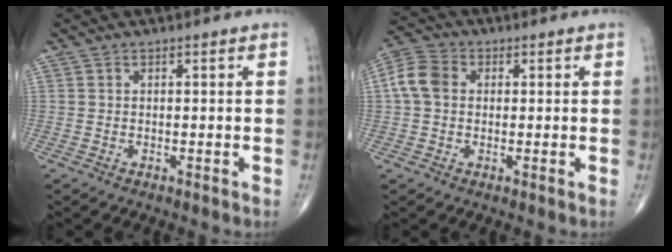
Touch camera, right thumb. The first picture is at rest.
{"total": 6.4, "force": [0.6, 4.9, 4.0], "torque": [-0.083, 0.019, 0.005]}